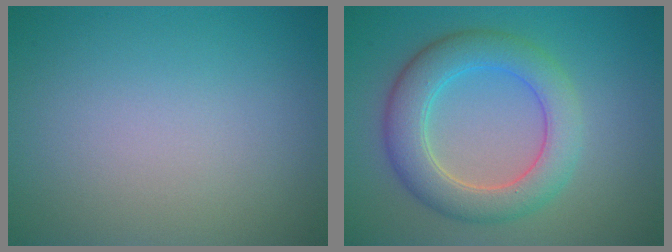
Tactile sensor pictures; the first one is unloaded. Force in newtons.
{"total": 5.8, "press": 5.8, "slide": 0.3}